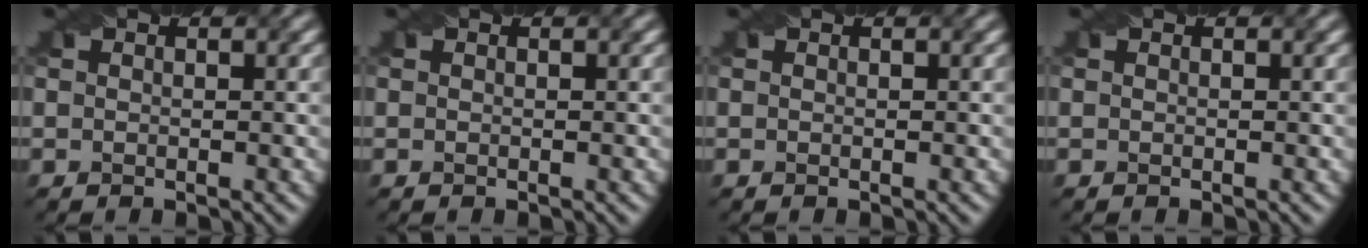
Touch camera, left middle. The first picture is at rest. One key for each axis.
{"total": 0.0}
{"total": 0.0}
{"total": 0.0}